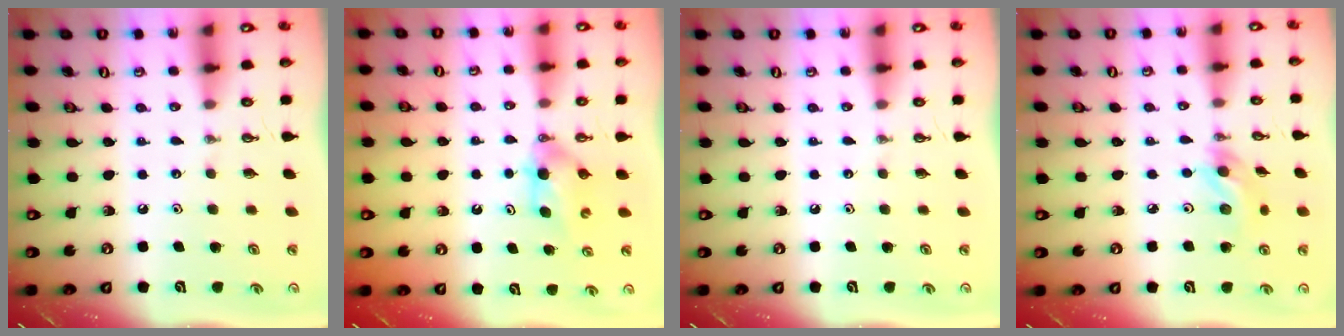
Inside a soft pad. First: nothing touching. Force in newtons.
{"total": 4.4, "press": 4.3, "slide": 0.9}
{"total": 0.0}
{"total": 9.5, "press": 9.2, "slide": 2.2}